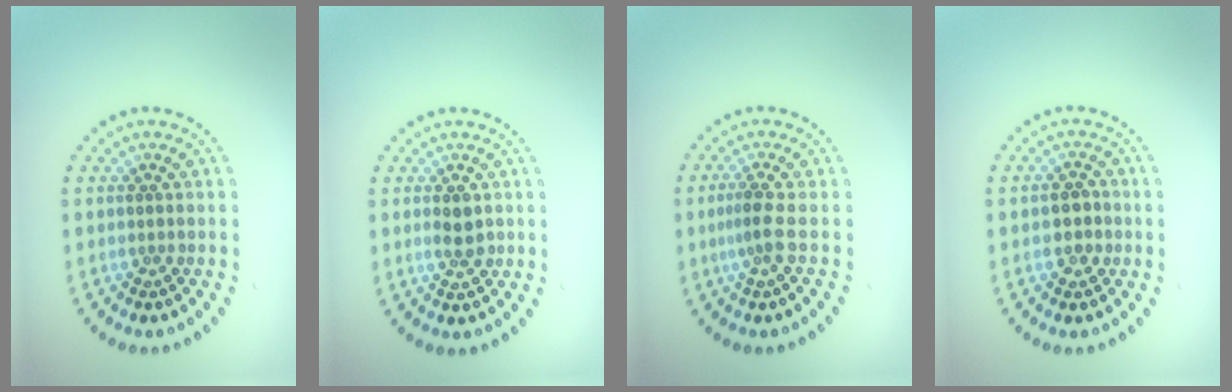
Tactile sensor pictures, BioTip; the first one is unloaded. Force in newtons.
{"total": 1.6, "press": 1.6, "slide": 0.1}
{"total": 1.7, "press": 1.3, "slide": 1.2}
{"total": 1.7, "press": 1.7, "slide": 0.6}